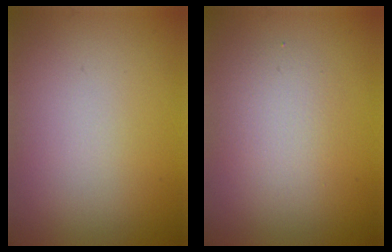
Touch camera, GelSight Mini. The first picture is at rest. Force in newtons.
{"total": 2.3, "press": 2.3, "slide": 0.2}